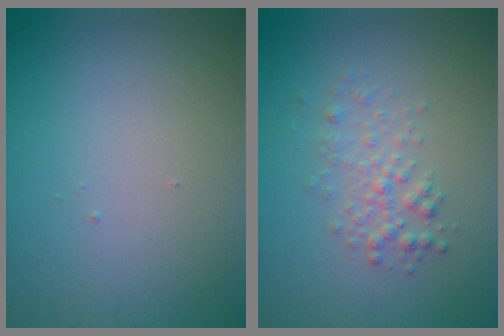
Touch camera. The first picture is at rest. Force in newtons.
{"total": 2.0, "press": 2.0, "slide": 0.1}